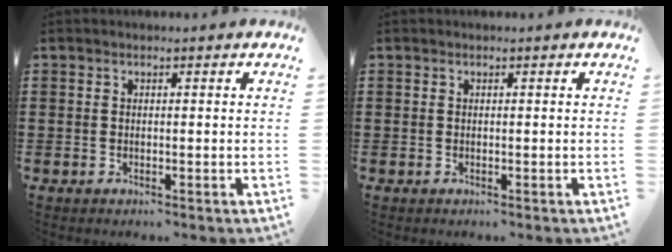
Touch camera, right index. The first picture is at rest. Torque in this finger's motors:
{"motor_torque": [-0.07, 0.00, 0.00, 0.00]}